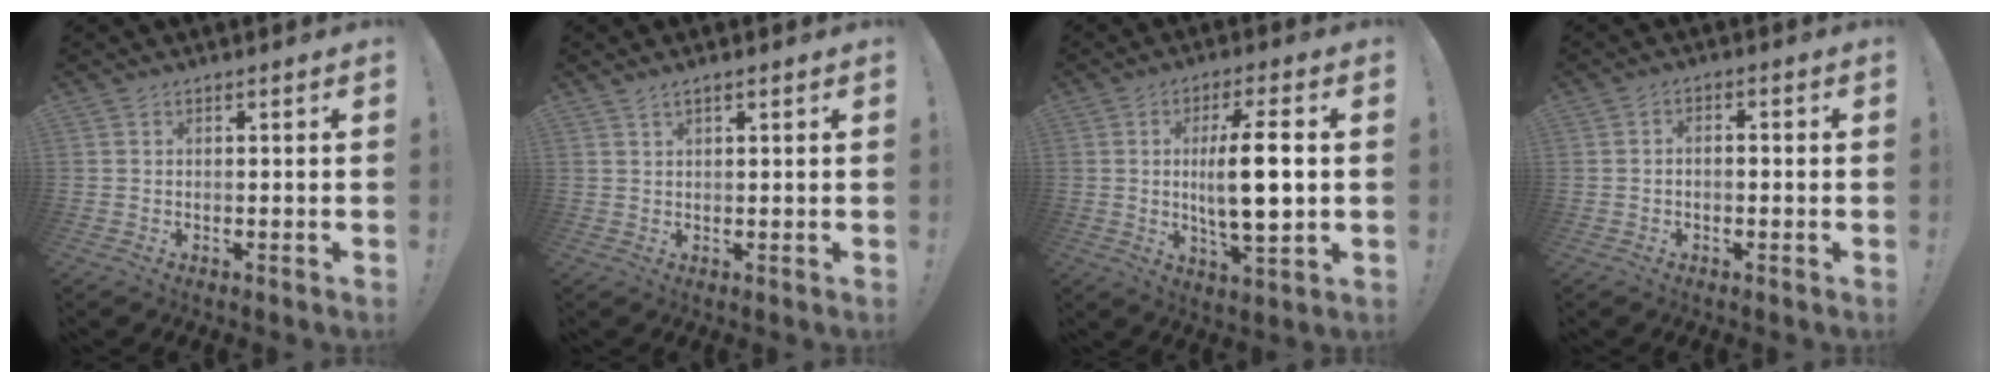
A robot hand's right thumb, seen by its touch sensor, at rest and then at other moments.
{"total": 2.0, "force": [1.3, 0.5, 1.4], "torque": [-0.035, 0.002, 0.025]}
{"total": 12.7, "force": [1.0, 2.9, 12.3], "torque": [-0.215, -0.006, 0.004]}
{"total": 2.0, "force": [-1.4, 0.9, 1.1], "torque": [-0.017, 0.007, -0.026]}